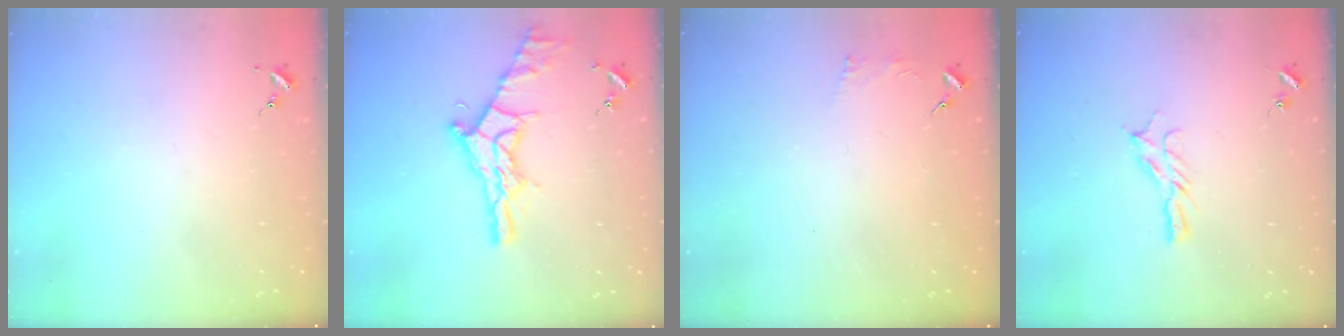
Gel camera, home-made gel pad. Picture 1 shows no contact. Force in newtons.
{"total": 17.0, "press": 17.0, "slide": 1.2}
{"total": 2.4, "press": 2.4, "slide": 0.3}
{"total": 6.9, "press": 6.9, "slide": 0.2}